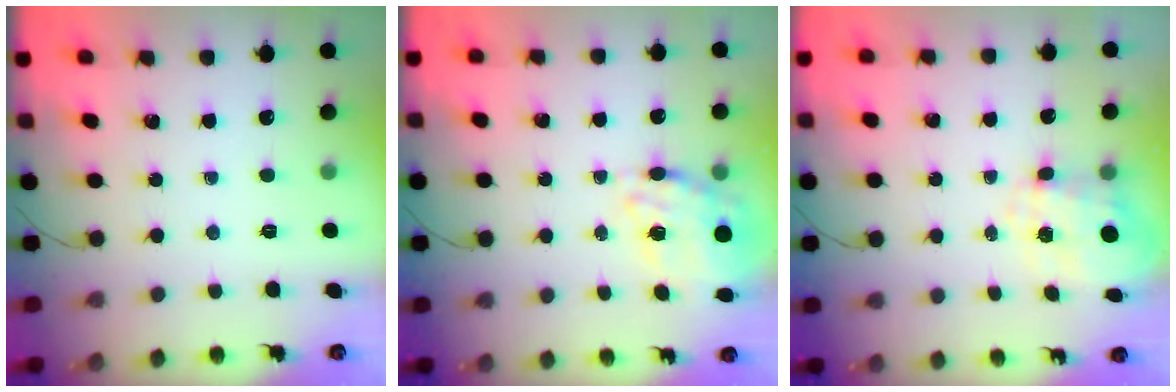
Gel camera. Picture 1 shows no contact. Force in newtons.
{"total": 16.4, "press": 15.9, "slide": 3.9}
{"total": 8.8, "press": 8.8, "slide": 0.7}